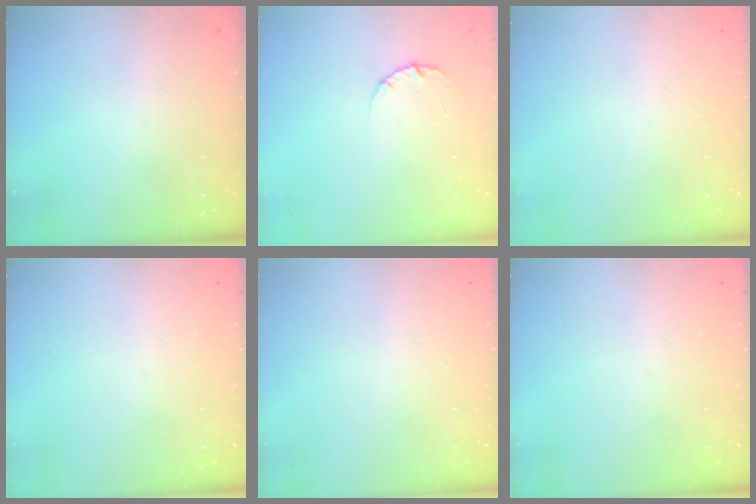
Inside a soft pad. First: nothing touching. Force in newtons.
{"total": 2.5, "press": 2.5, "slide": 0.3}
{"total": 0.0}
{"total": 0.0}
{"total": 2.6, "press": 2.6, "slide": 0.2}
{"total": 0.0}